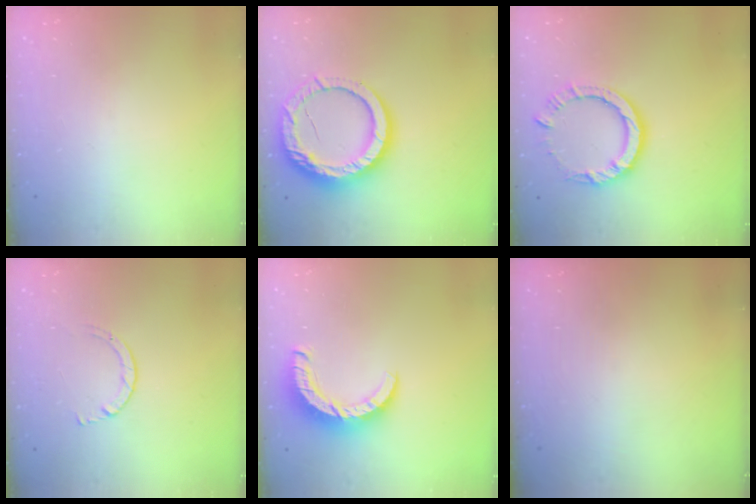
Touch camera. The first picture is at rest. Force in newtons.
{"total": 16.5, "press": 16.5, "slide": 1.2}
{"total": 8.9, "press": 8.9, "slide": 1.0}
{"total": 2.7, "press": 2.7, "slide": 0.3}
{"total": 8.5, "press": 8.5, "slide": 0.8}
{"total": 0.0}